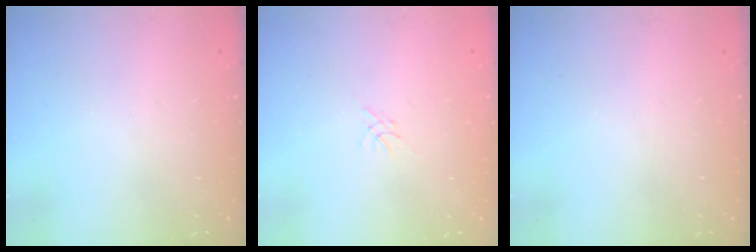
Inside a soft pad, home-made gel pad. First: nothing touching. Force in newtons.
{"total": 0.0}
{"total": 0.0}